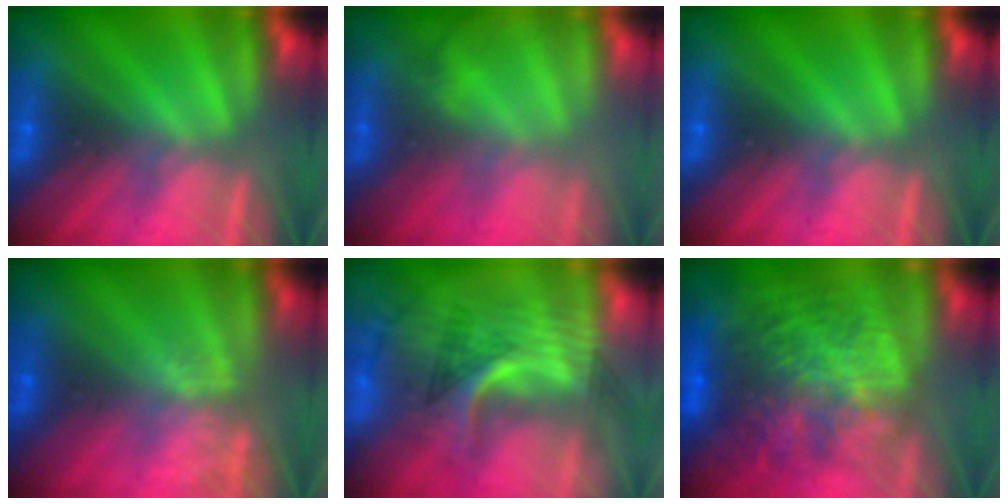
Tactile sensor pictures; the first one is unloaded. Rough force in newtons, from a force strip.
{"total": 2.9}
{"total": 0.0}
{"total": 3.9}
{"total": 2.8}
{"total": 7.5}